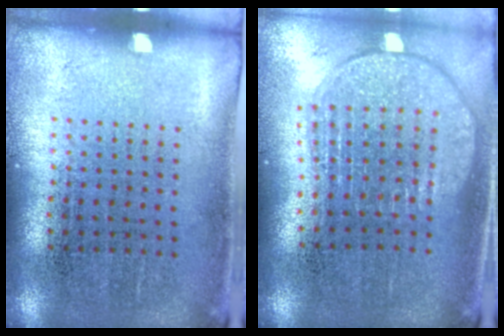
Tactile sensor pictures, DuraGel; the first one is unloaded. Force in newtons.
{"total": 1.9, "press": 1.6, "slide": 1.0}